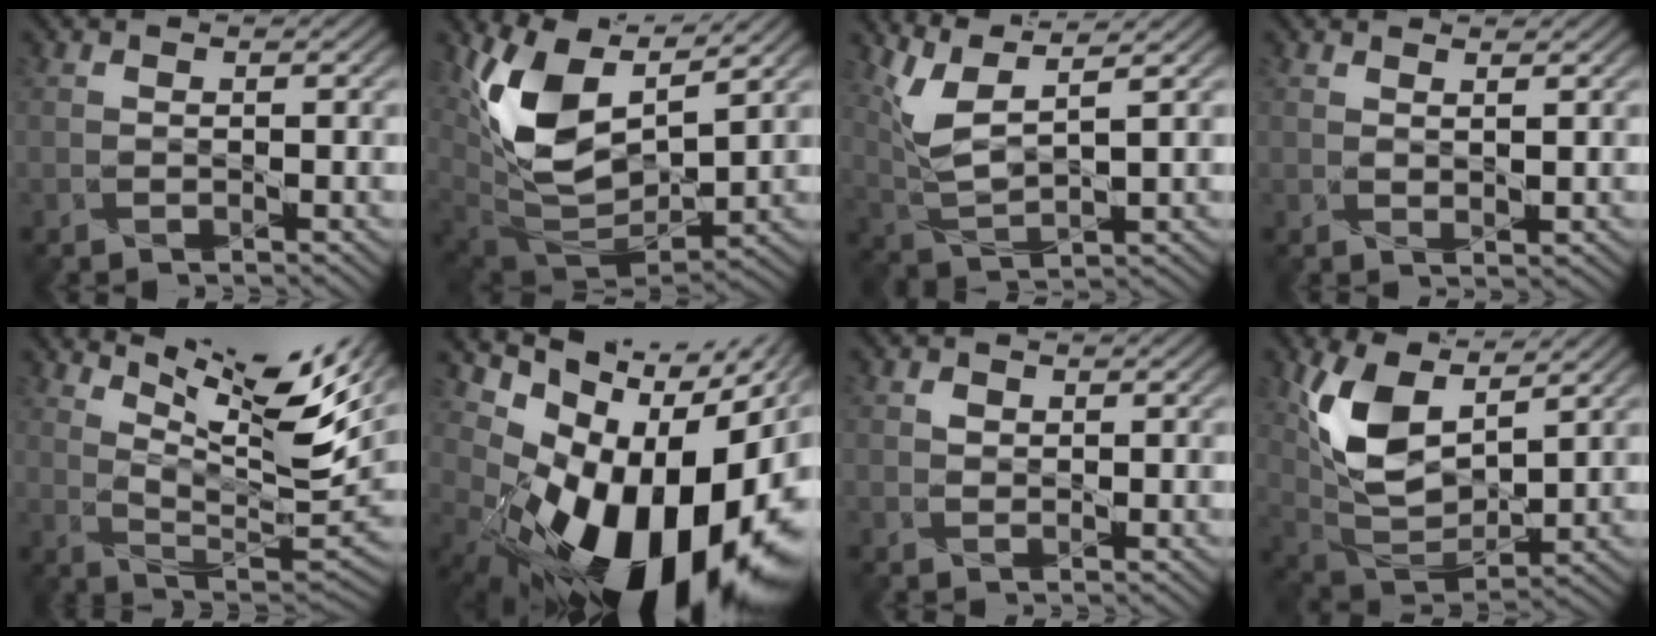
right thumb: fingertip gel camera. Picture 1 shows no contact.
{"total": 13.1, "force": [5.7, 6.5, 9.7], "torque": [-0.216, -0.001, 0.114]}
{"total": 6.7, "force": [4.2, 1.8, 4.9], "torque": [-0.118, 0.000, 0.094]}
{"total": 1.1, "force": [1.0, 0.2, 0.3], "torque": [-0.010, -0.002, 0.021]}
{"total": 13.8, "force": [8.1, 3.6, 10.6], "torque": [-0.186, -0.005, 0.145]}
{"total": 20.1, "force": [-3.5, 13.1, 14.9], "torque": [-0.211, -0.038, -0.037]}
{"total": 1.0, "force": [0.5, 0.9, 0.0], "torque": [-0.001, -0.004, 0.012]}
{"total": 10.4, "force": [5.2, 5.1, 7.4], "torque": [-0.174, -0.001, 0.109]}